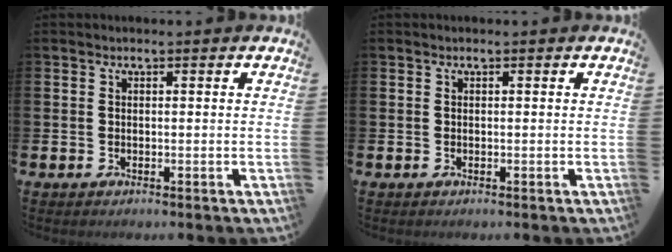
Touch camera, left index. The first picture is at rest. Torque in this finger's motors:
{"motor_torque": [0.07, 0.04, 0.01, 0.02]}